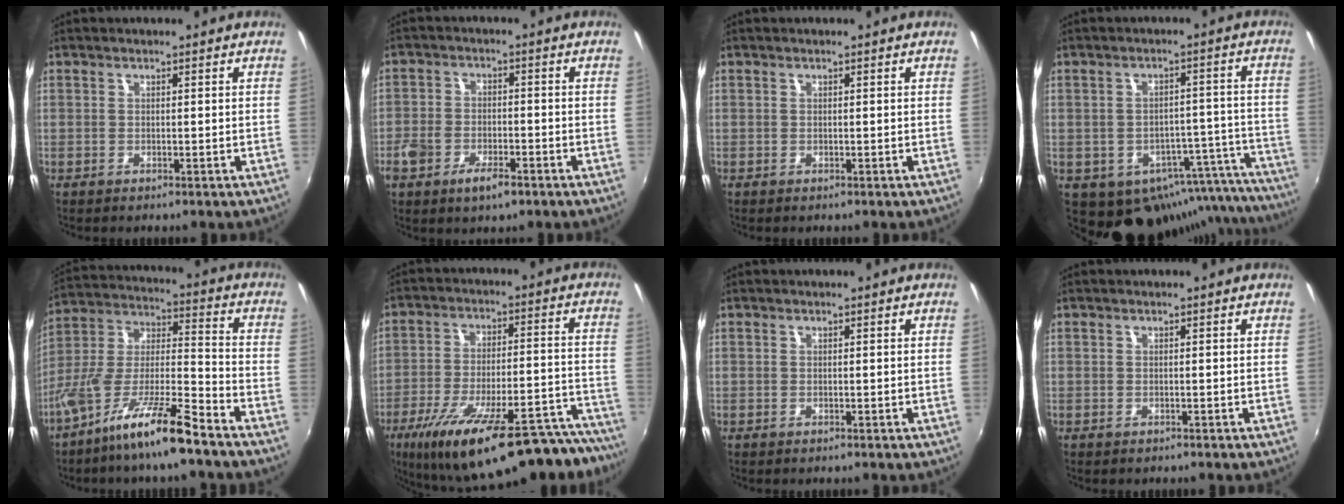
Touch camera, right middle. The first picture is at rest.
{"total": 7.0, "force": [-4.2, 3.2, 4.6], "torque": [-0.104, -0.009, -0.078]}
{"total": 0.0}
{"total": 18.4, "force": [-13.4, 9.9, 7.8], "torque": [-0.105, 0.018, -0.149]}
{"total": 15.2, "force": [-10.7, 1.6, 10.8], "torque": [-0.203, -0.009, -0.201]}
{"total": 31.1, "force": [-24.9, 7.3, 17.1], "torque": [-0.256, -0.036, -0.343]}
{"total": 0.0}
{"total": 0.0}